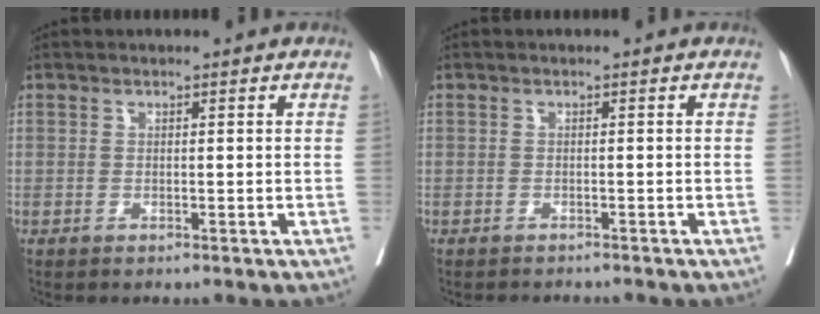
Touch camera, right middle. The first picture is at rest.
{"total": 3.2, "force": [-3.1, 0.4, 0.6], "torque": [-0.002, -0.005, -0.042]}